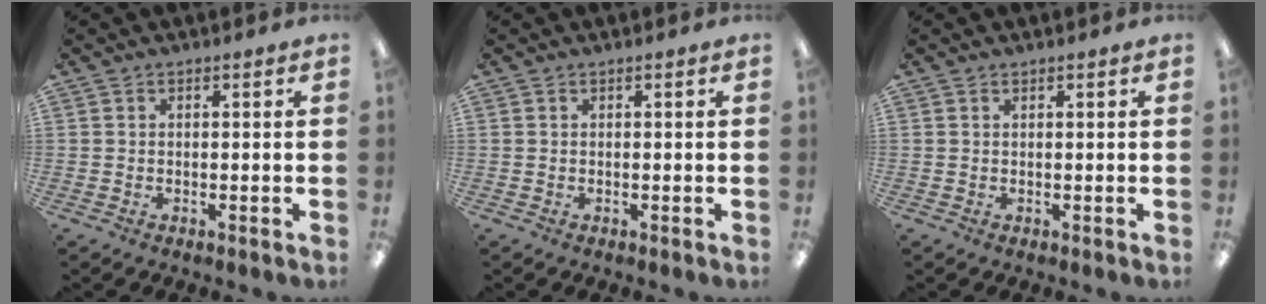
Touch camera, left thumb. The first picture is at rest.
{"total": 0.0}
{"total": 0.0}